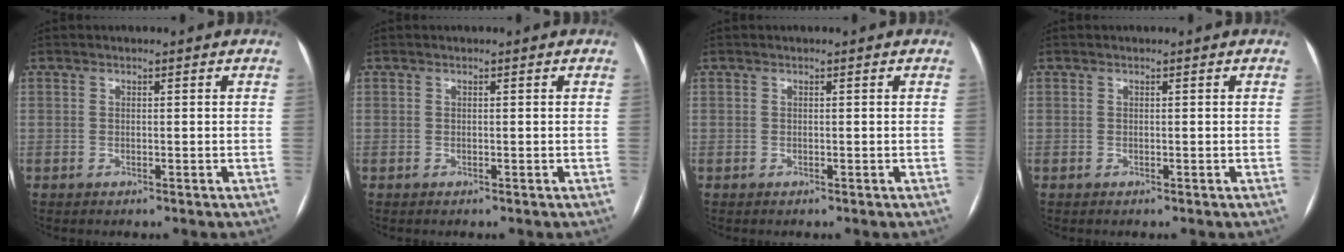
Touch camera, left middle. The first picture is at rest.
{"total": 0.0}
{"total": 0.0}
{"total": 0.0}